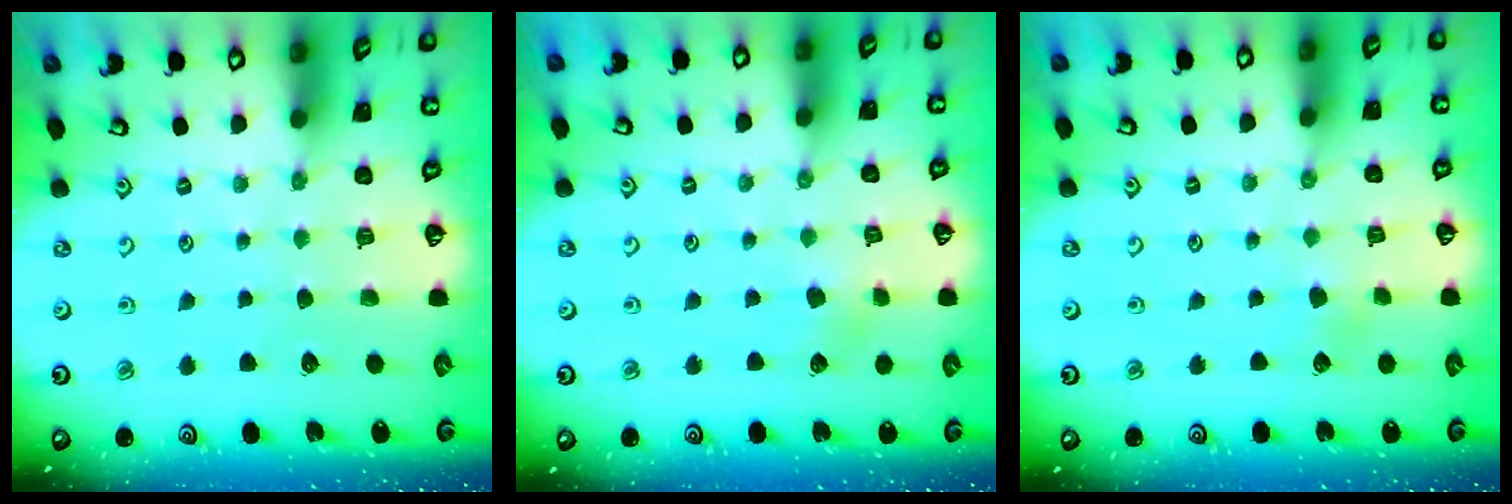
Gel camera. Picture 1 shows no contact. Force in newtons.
{"total": 4.5, "press": 4.4, "slide": 0.5}
{"total": 2.1, "press": 2.1, "slide": 0.3}